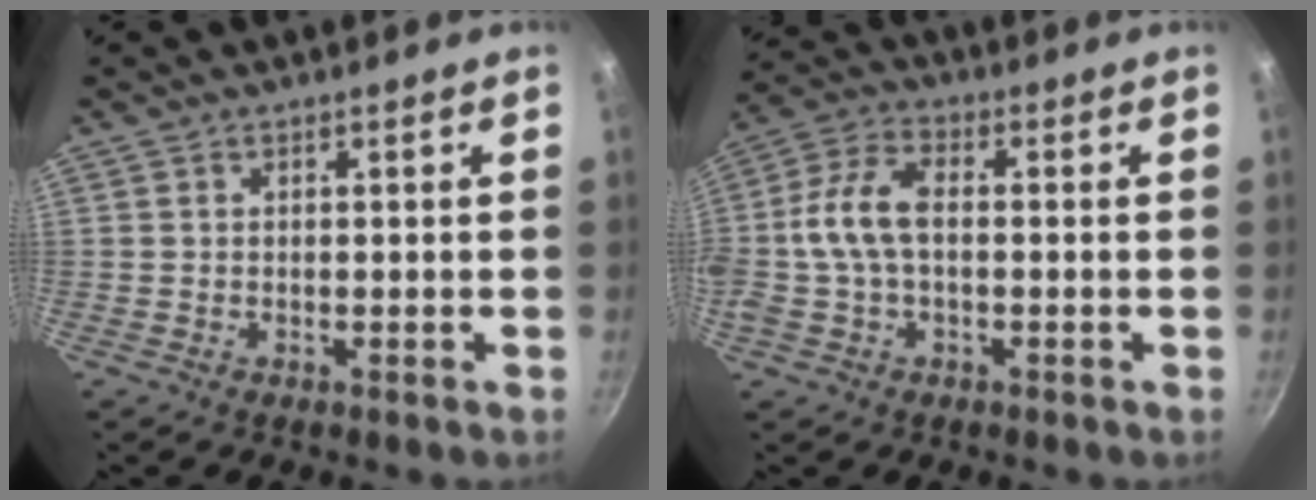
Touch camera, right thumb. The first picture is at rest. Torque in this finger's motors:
{"motor_torque": [1.78, 3.23, 1.29, -1.09, 0.32]}